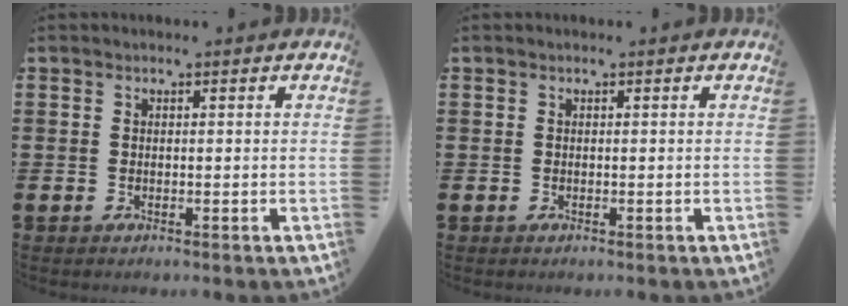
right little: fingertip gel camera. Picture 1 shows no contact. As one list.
[{"total": 0.0}]